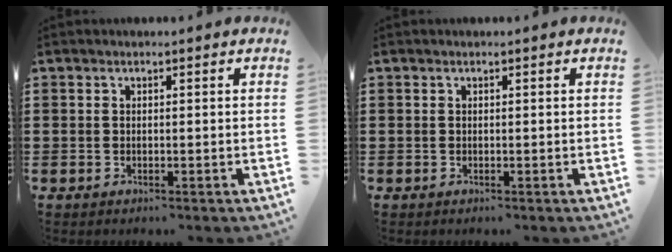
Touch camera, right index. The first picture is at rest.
{"total": 0.0}